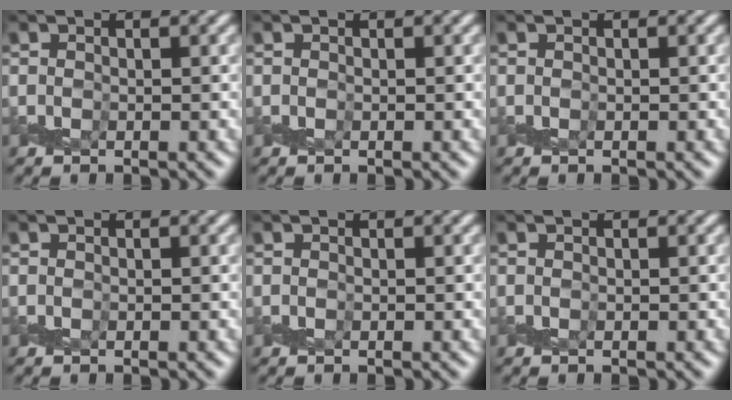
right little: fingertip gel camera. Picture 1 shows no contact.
{"total": 0.0}
{"total": 0.0}
{"total": 0.0}
{"total": 0.0}
{"total": 0.0}